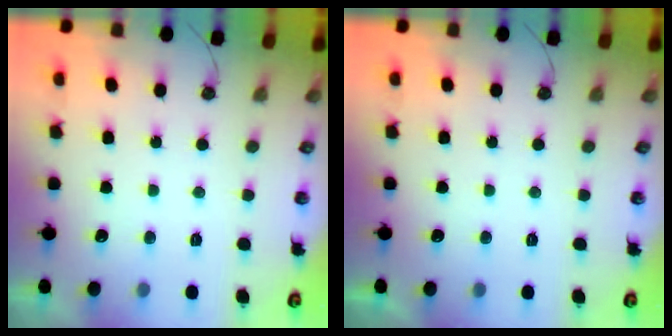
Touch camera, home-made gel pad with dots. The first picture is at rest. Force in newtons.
{"total": 0.0}